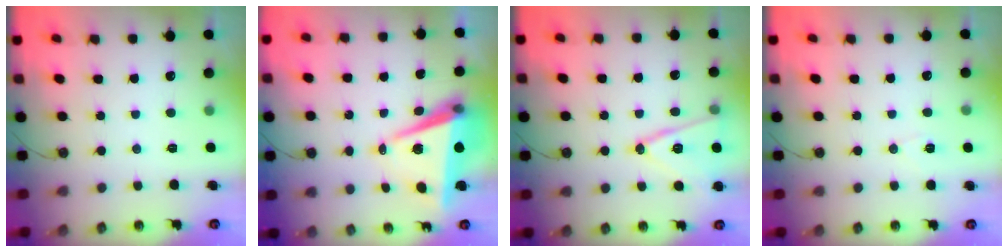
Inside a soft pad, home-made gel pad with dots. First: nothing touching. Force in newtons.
{"total": 8.8, "press": 7.6, "slide": 4.3}
{"total": 14.0, "press": 13.6, "slide": 3.3}
{"total": 5.3, "press": 4.8, "slide": 2.3}